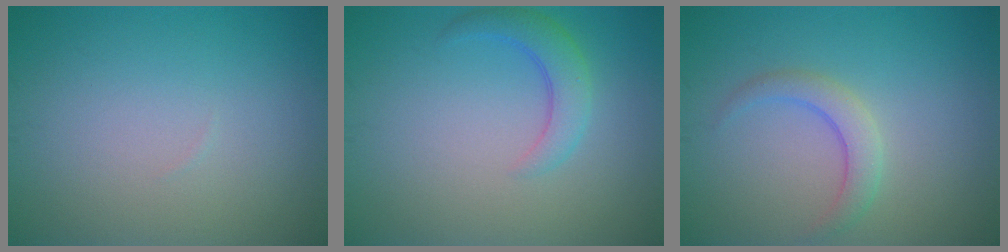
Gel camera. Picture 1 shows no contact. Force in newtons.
{"total": 2.9, "press": 2.9, "slide": 0.2}
{"total": 2.4, "press": 2.4, "slide": 0.1}